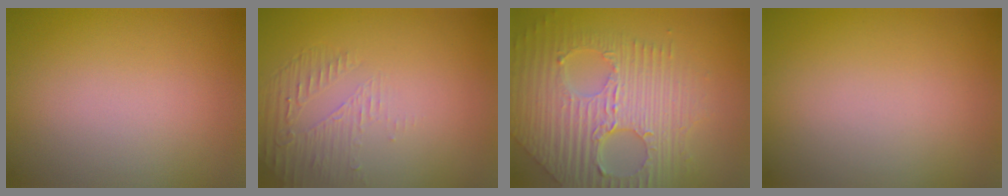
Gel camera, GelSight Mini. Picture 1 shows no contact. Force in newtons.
{"total": 1.7, "press": 0.6, "slide": 1.6}
{"total": 8.9, "press": 6.0, "slide": 6.6}
{"total": 0.0}